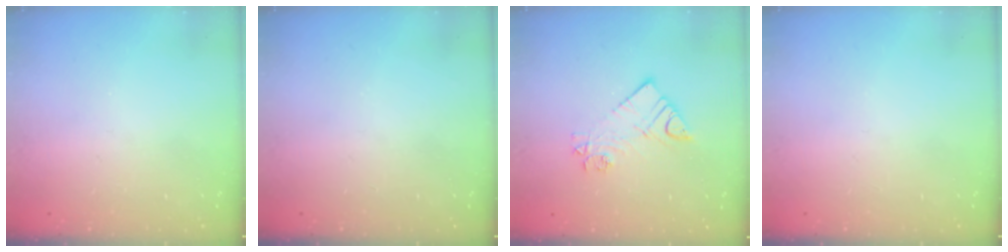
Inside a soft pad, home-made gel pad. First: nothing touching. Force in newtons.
{"total": 0.0}
{"total": 9.3, "press": 9.3, "slide": 0.7}
{"total": 0.0}